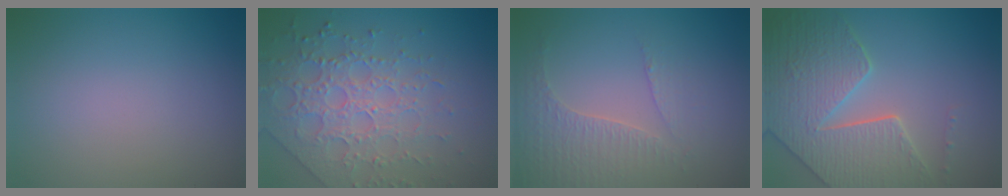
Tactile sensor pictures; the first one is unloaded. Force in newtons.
{"total": 5.2, "press": 4.7, "slide": 2.1}
{"total": 4.2, "press": 3.0, "slide": 2.9}
{"total": 7.0, "press": 5.9, "slide": 3.9}